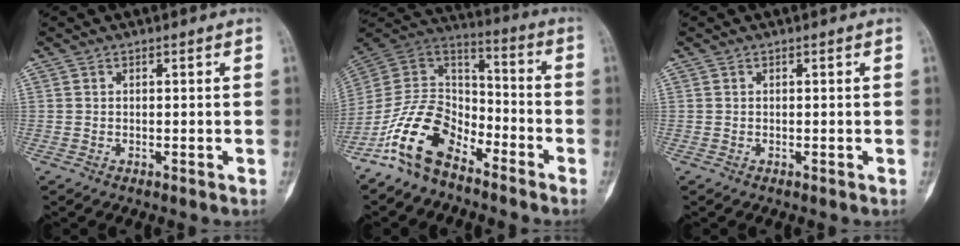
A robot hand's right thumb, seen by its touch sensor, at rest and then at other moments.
{"total": 14.5, "force": [-9.5, 7.8, 7.7], "torque": [-0.135, 0.083, -0.192]}
{"total": 0.0}